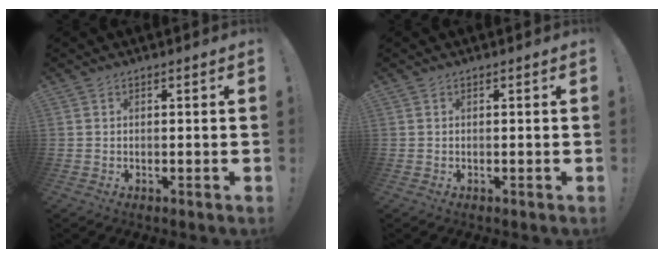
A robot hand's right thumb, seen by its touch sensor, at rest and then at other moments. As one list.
[{"total": 0.0}]